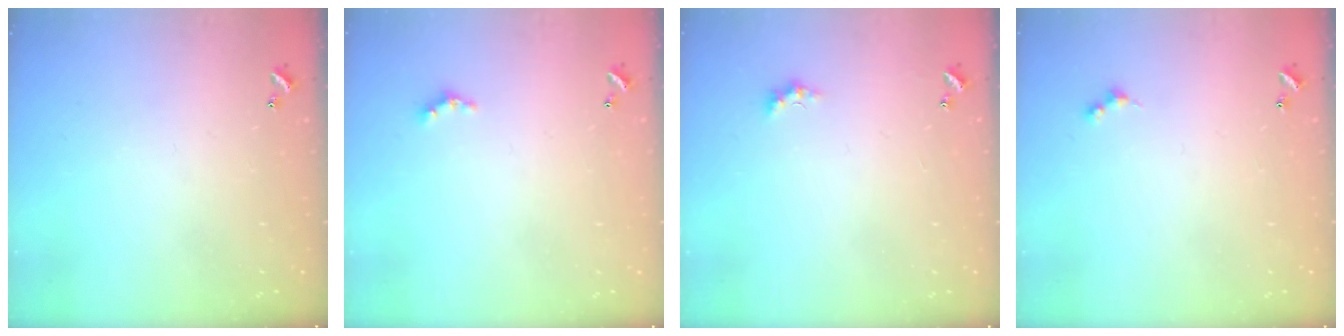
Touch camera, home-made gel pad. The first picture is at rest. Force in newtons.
{"total": 2.3, "press": 2.3, "slide": 0.4}
{"total": 1.2, "press": 1.1, "slide": 0.5}
{"total": 1.5, "press": 1.5, "slide": 0.3}